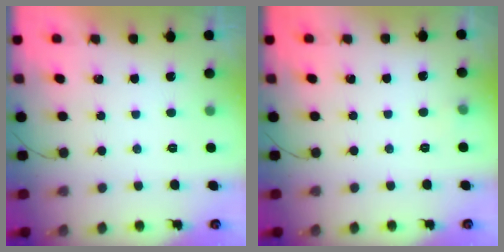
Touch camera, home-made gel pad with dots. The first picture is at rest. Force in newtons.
{"total": 7.5, "press": 2.8, "slide": 6.9}